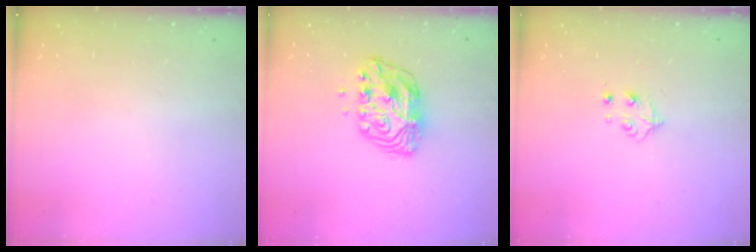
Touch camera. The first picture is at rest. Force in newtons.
{"total": 9.7, "press": 9.7, "slide": 0.9}
{"total": 4.2, "press": 4.1, "slide": 0.8}